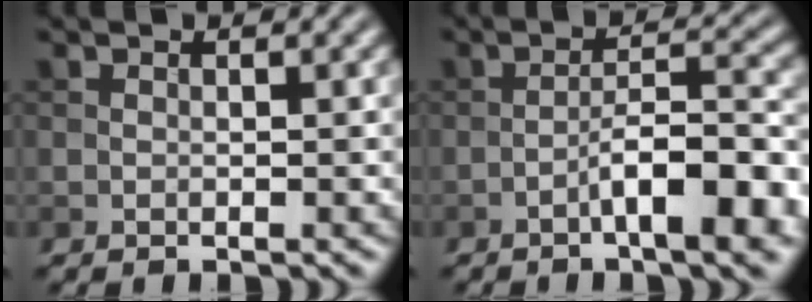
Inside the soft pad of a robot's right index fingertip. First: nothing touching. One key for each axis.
{"total": 7.6, "fx": -3.3, "fy": 1.7, "fz": 6.6, "tx": -0.101, "ty": 0.017, "tz": -0.057}